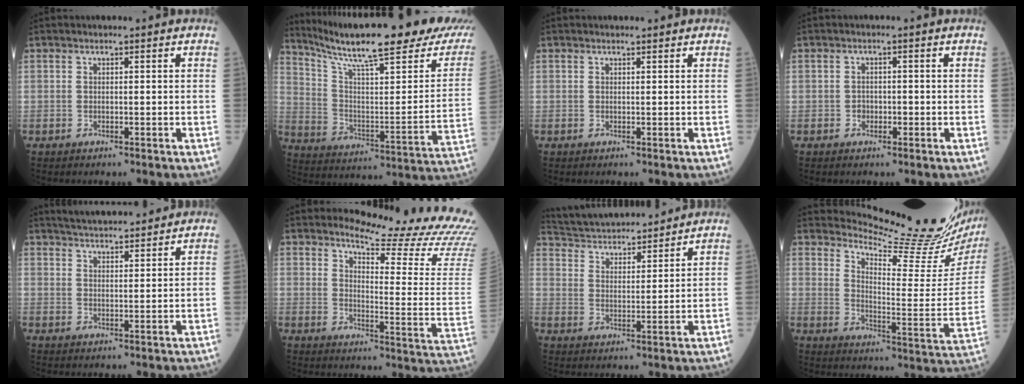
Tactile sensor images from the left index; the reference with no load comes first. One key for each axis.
{"total": 26.6, "fx": 21.5, "fy": 1.7, "fz": 15.5, "tx": -0.247, "ty": -0.046, "tz": 0.305}
{"total": 1.0, "fx": 1.0, "fy": 0.1, "fz": 0.2, "tx": -0.009, "ty": 0.003, "tz": 0.014}
{"total": 1.3, "fx": -0.5, "fy": 1.0, "fz": 0.6, "tx": -0.008, "ty": 0.004, "tz": -0.007}
{"total": 11.3, "fx": 10.5, "fy": 1.6, "fz": 3.7, "tx": -0.059, "ty": 0.019, "tz": 0.153}
{"total": 19.2, "fx": 18.5, "fy": -0.3, "fz": 5.4, "tx": -0.084, "ty": -0.146, "tz": 0.207}
{"total": 16.7, "fx": 15.7, "fy": 2.7, "fz": 5.0, "tx": -0.092, "ty": 0.032, "tz": 0.249}
{"total": 17.7, "fx": 16.9, "fy": -1.8, "fz": 5.0, "tx": -0.089, "ty": -0.120, "tz": 0.224}